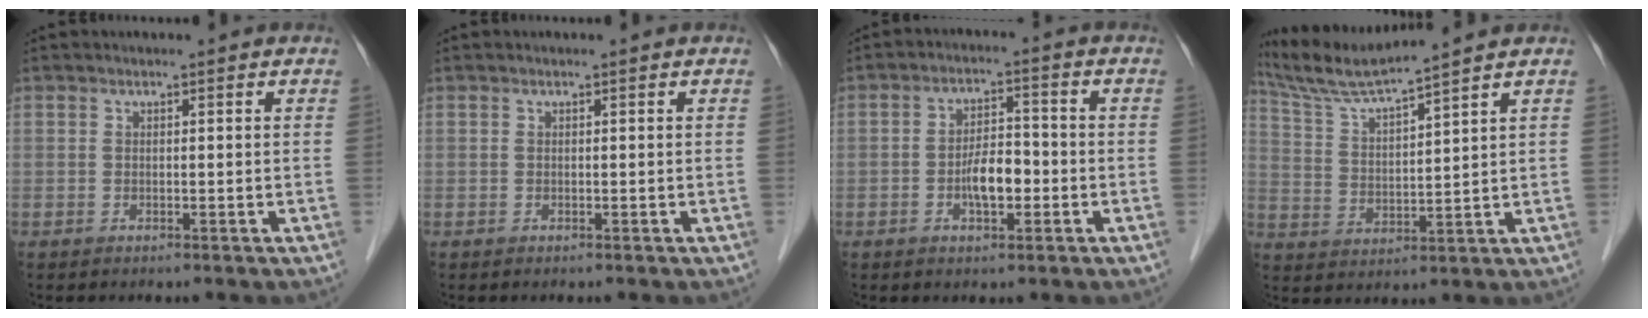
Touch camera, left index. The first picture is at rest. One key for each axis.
{"total": 0.0}
{"total": 5.3, "fx": -1.8, "fy": 2.2, "fz": 4.5, "tx": -0.086, "ty": 0.006, "tz": -0.031}
{"total": 8.8, "fx": 8.0, "fy": -1.8, "fz": 3.3, "tx": -0.077, "ty": 0.003, "tz": 0.161}